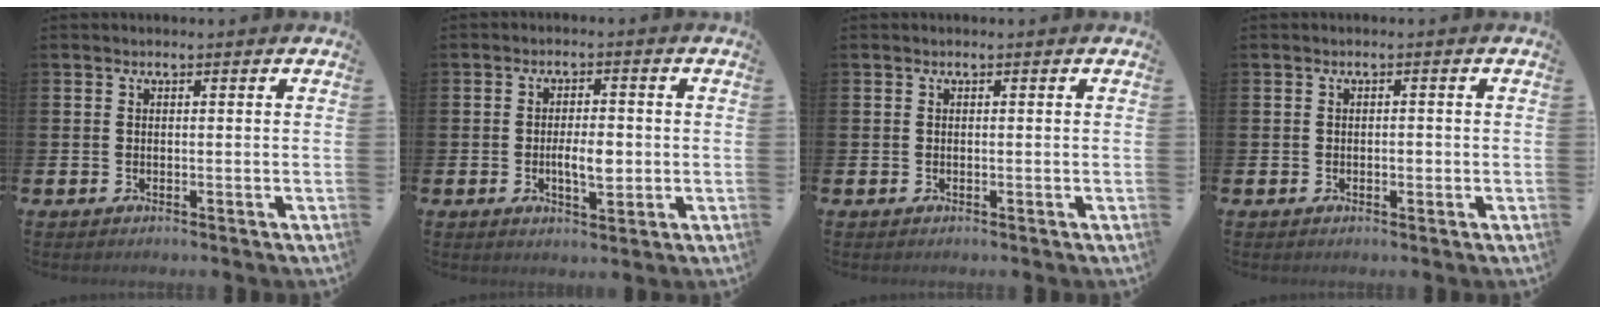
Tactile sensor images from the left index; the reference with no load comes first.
{"total": 3.8, "force": [-0.6, 1.6, 3.4], "torque": [-0.046, -0.006, -0.014]}
{"total": 0.0}
{"total": 0.8, "force": [-0.3, 0.4, 0.6], "torque": [-0.010, 0.002, -0.008]}